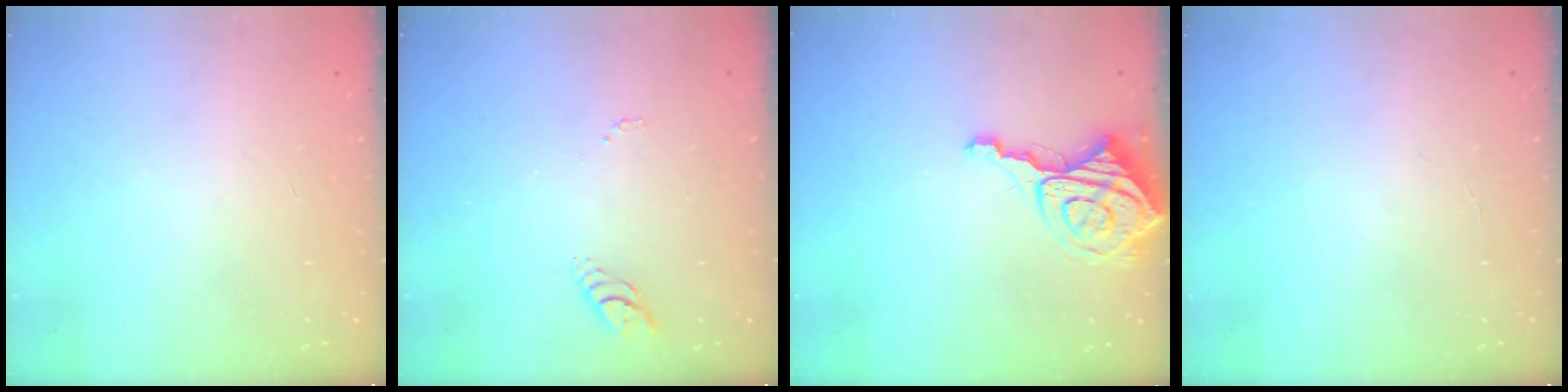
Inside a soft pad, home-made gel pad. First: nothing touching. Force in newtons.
{"total": 4.0, "press": 3.9, "slide": 0.3}
{"total": 14.1, "press": 14.0, "slide": 1.1}
{"total": 1.1, "press": 1.1, "slide": 0.2}